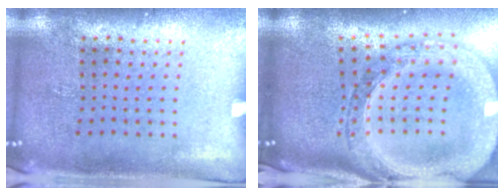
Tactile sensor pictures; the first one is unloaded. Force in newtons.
{"total": 3.3, "press": 2.6, "slide": 2.0}